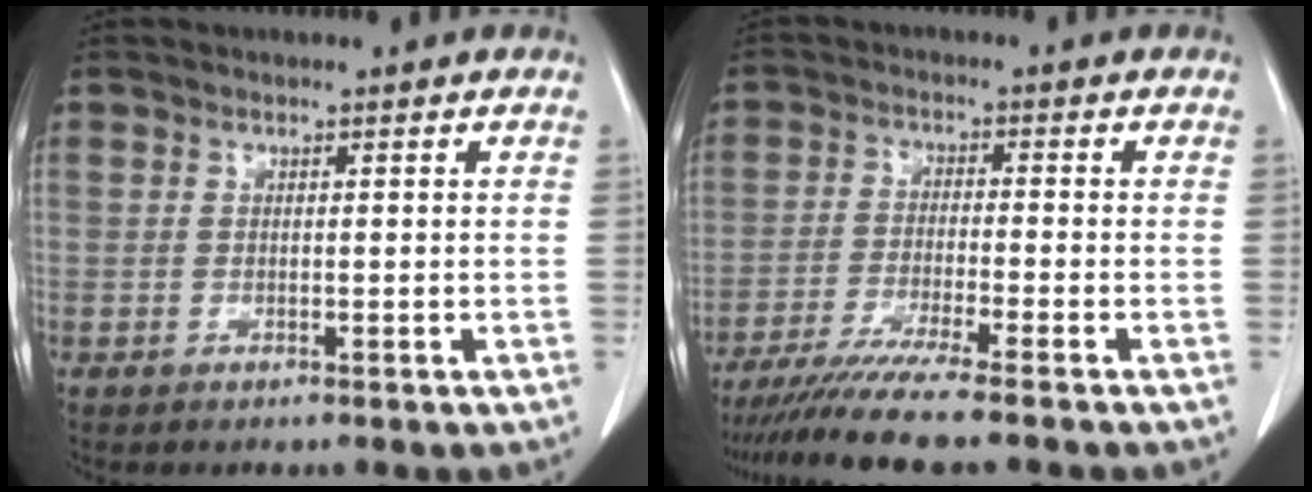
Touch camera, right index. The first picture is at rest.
{"total": 9.5, "force": [-7.8, -1.2, 5.2], "torque": [-0.076, -0.029, -0.129]}